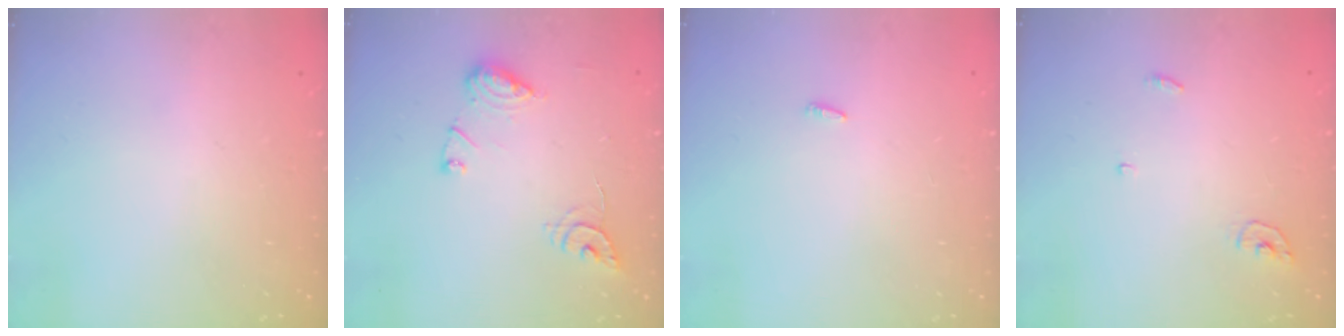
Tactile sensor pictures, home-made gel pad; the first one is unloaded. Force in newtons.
{"total": 10.8, "press": 10.8, "slide": 0.5}
{"total": 2.1, "press": 1.9, "slide": 0.7}
{"total": 3.7, "press": 3.6, "slide": 0.3}